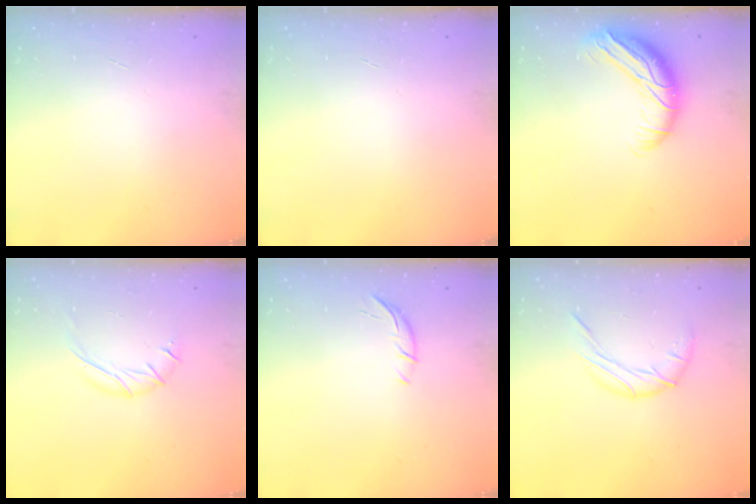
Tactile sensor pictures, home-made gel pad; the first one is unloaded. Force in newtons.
{"total": 0.0}
{"total": 12.3, "press": 11.8, "slide": 3.5}
{"total": 8.6, "press": 8.4, "slide": 1.4}
{"total": 5.8, "press": 5.7, "slide": 1.0}
{"total": 9.6, "press": 9.6, "slide": 0.7}